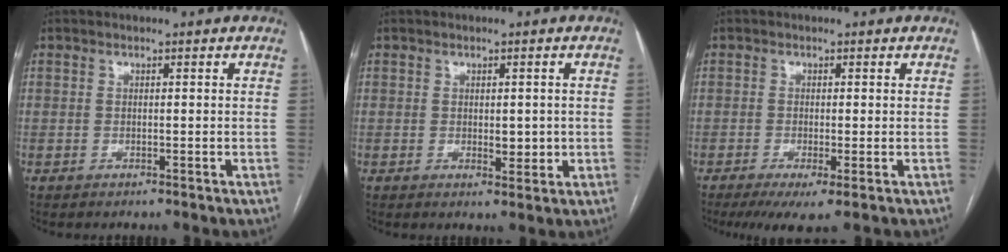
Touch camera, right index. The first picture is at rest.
{"total": 2.8, "force": [-0.2, 1.4, 2.4], "torque": [-0.034, -0.004, 0.003]}
{"total": 4.9, "force": [-2.5, 0.8, 4.1], "torque": [-0.061, -0.014, -0.039]}